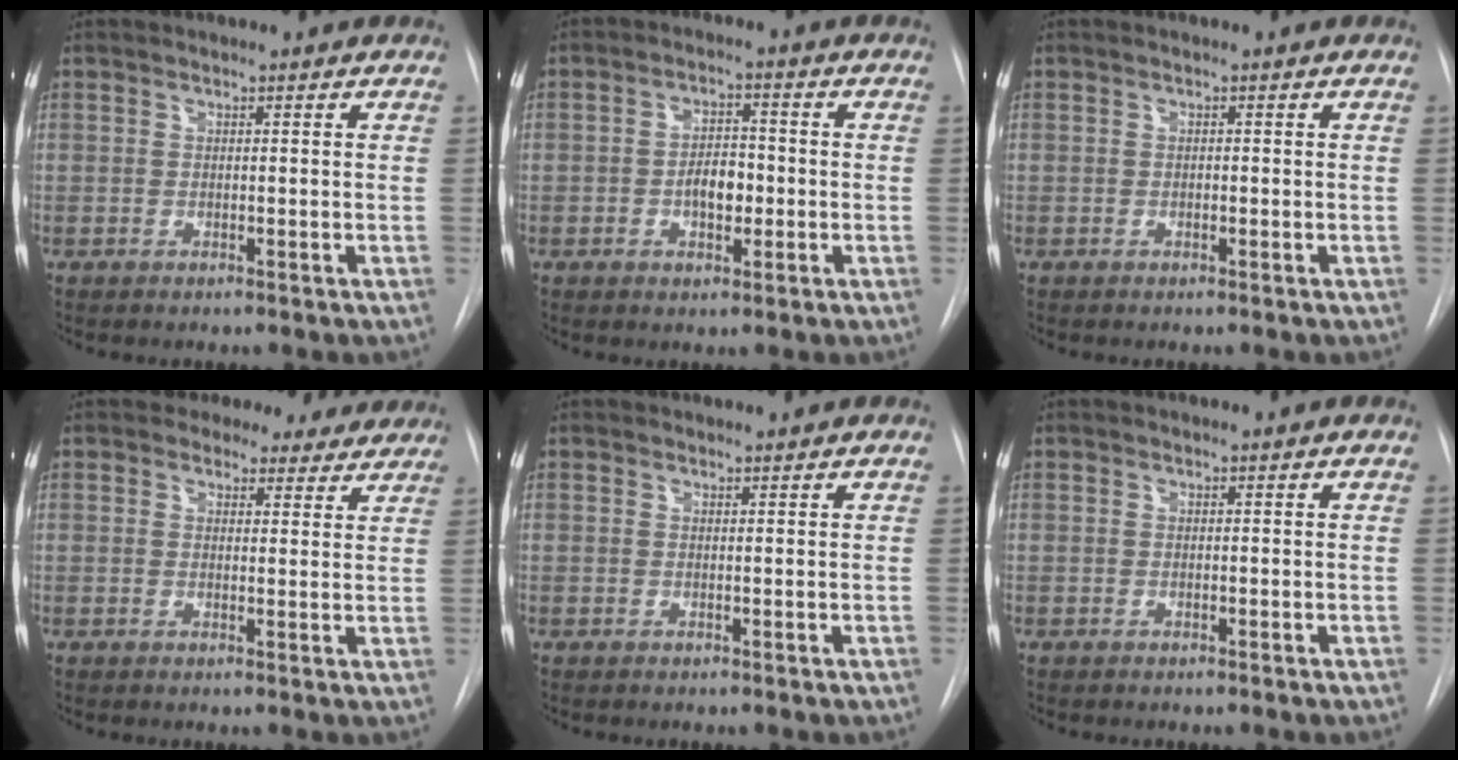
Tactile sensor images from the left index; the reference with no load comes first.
{"total": 4.5, "force": [-1.0, 2.4, 3.7], "torque": [-0.061, 0.008, -0.014]}
{"total": 0.0}
{"total": 8.2, "force": [7.2, 3.8, 0.6], "torque": [0.022, 0.006, 0.065]}
{"total": 0.7, "force": [0.7, 0.0, -0.1], "torque": [-0.004, 0.002, 0.012]}
{"total": 0.0}